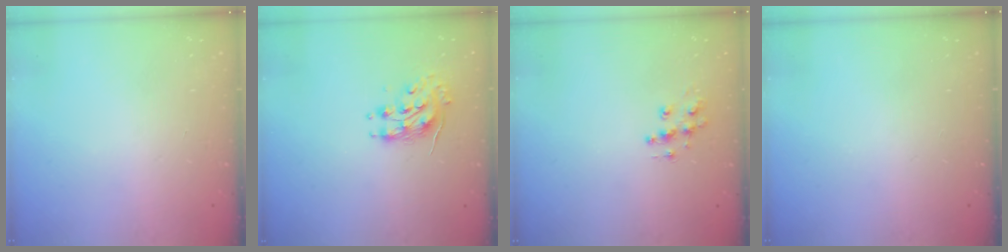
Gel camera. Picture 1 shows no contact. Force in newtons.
{"total": 8.6, "press": 8.6, "slide": 0.3}
{"total": 9.0, "press": 9.0, "slide": 0.5}
{"total": 0.0}